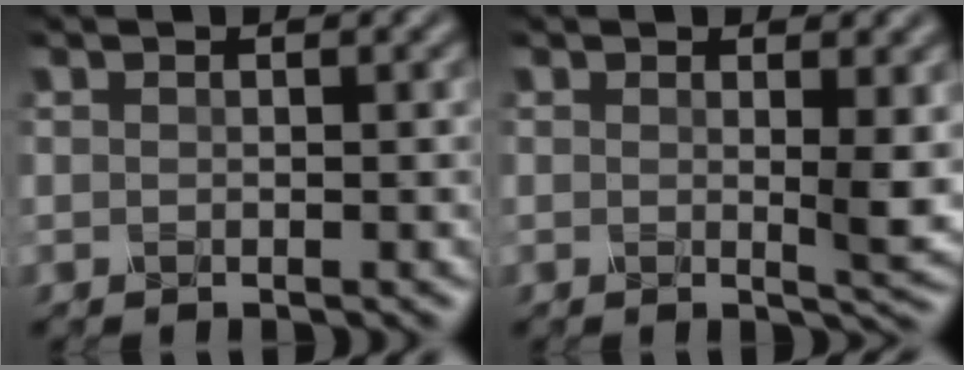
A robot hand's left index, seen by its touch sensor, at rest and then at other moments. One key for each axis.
{"total": 2.3, "fx": 0.8, "fy": 0.3, "fz": 2.2, "tx": -0.031, "ty": -0.009, "tz": 0.011}